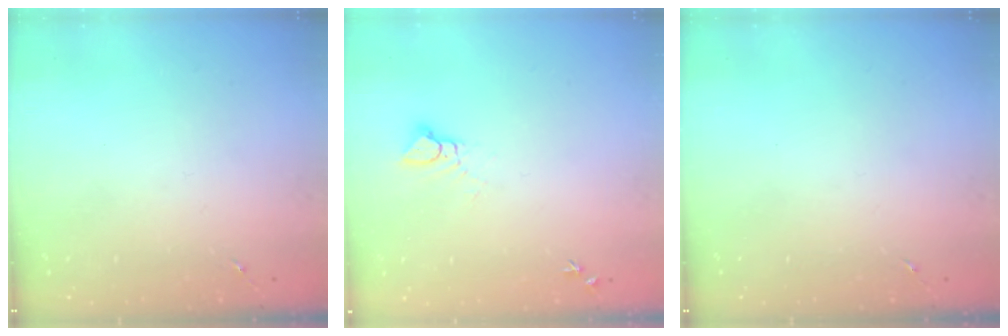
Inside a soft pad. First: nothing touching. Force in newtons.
{"total": 3.7, "press": 3.7, "slide": 0.3}
{"total": 0.0}